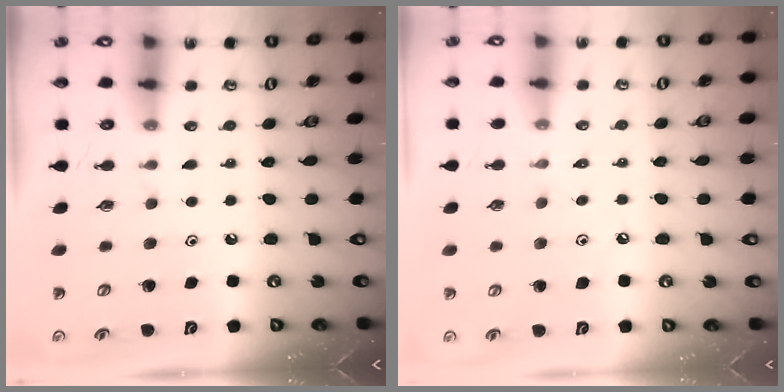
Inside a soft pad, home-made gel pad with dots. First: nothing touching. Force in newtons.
{"total": 4.4, "press": 4.4, "slide": 0.5}